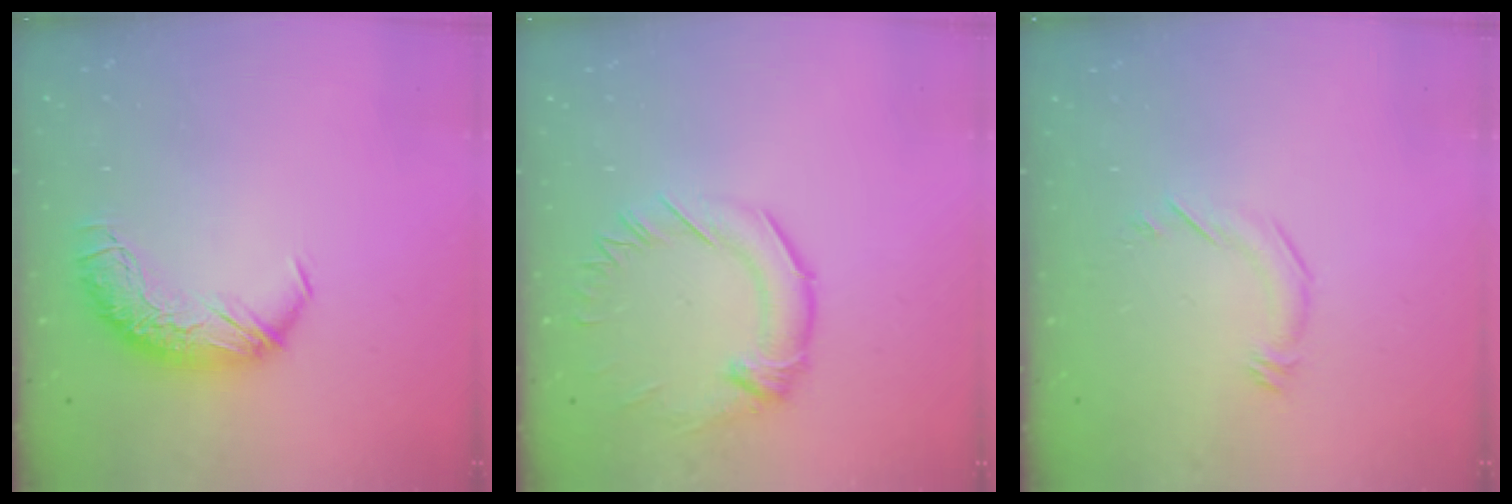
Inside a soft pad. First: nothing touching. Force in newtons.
{"total": 1.1, "press": 0.3, "slide": 1.0}
{"total": 6.4, "press": 6.3, "slide": 0.5}